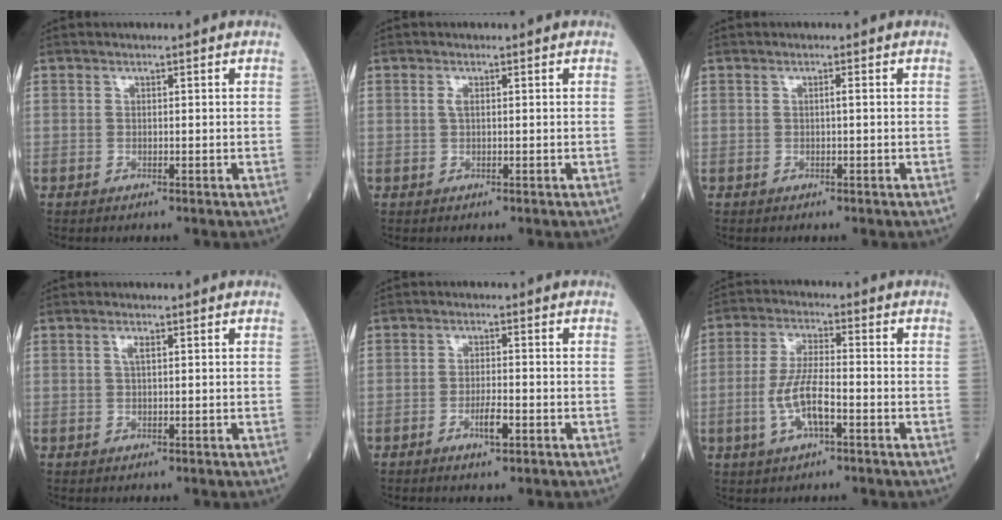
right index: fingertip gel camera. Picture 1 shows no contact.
{"total": 0.9, "force": [0.2, 0.3, 0.8], "torque": [-0.020, 0.000, 0.002]}
{"total": 0.5, "force": [0.0, -0.1, 0.5], "torque": [-0.007, 0.001, 0.000]}
{"total": 1.1, "force": [0.4, 0.2, 1.0], "torque": [-0.024, 0.002, 0.006]}
{"total": 3.1, "force": [-1.5, 0.4, 2.7], "torque": [-0.048, -0.001, -0.028]}
{"total": 7.3, "force": [-2.3, 1.7, 6.7], "torque": [-0.142, 0.001, -0.046]}